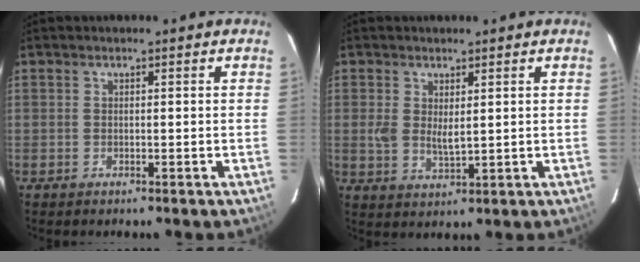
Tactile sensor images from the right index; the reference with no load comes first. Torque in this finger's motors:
{"motor_torque": [0.00, 0.08, 0.00, 0.05]}